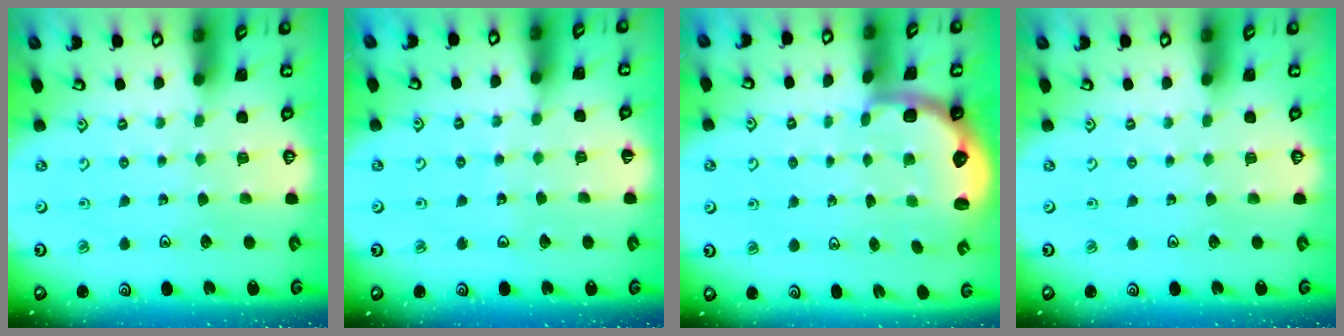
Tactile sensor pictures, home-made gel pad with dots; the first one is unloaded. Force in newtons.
{"total": 3.6, "press": 3.5, "slide": 0.4}
{"total": 3.0, "press": 2.1, "slide": 2.1}
{"total": 0.0}